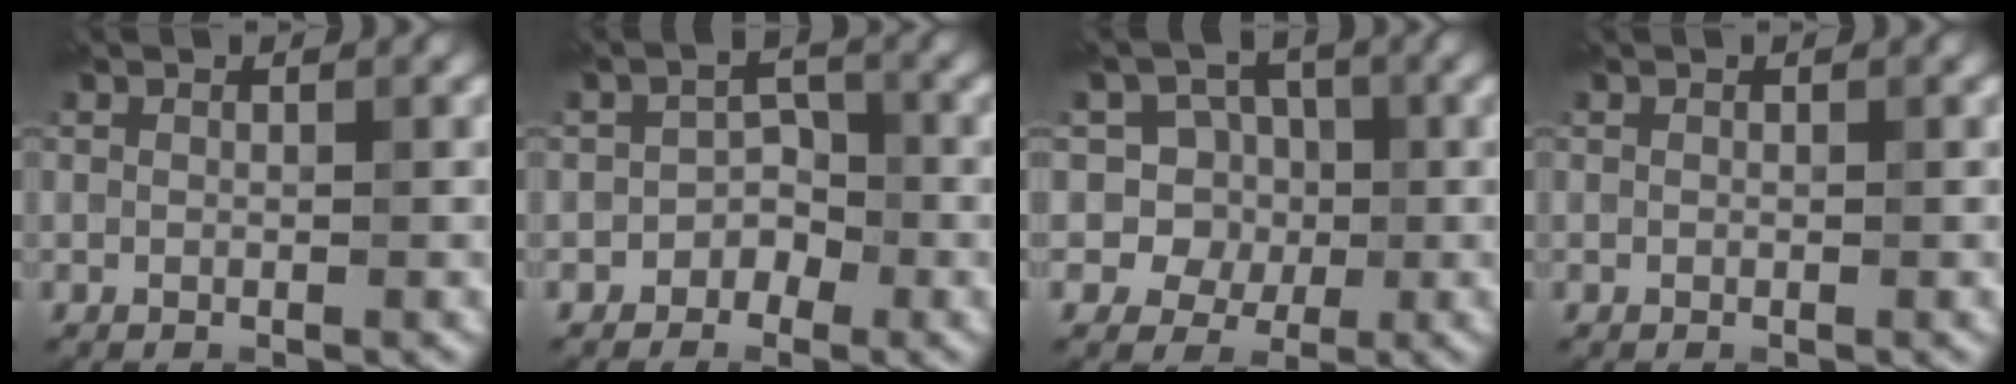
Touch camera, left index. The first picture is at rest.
{"total": 1.9, "force": [-1.2, 1.4, 0.4], "torque": [0.005, 0.013, -0.024]}
{"total": 5.9, "force": [0.8, 5.7, 1.4], "torque": [-0.002, 0.030, -0.014]}
{"total": 0.0}